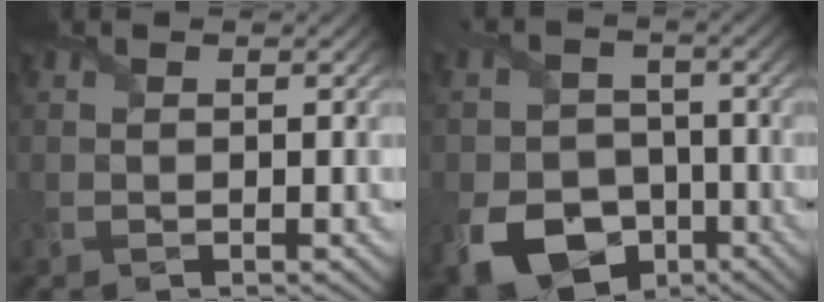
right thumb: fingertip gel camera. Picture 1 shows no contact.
{"total": 11.6, "force": [-5.1, 8.7, 5.6], "torque": [-0.120, -0.043, -0.106]}